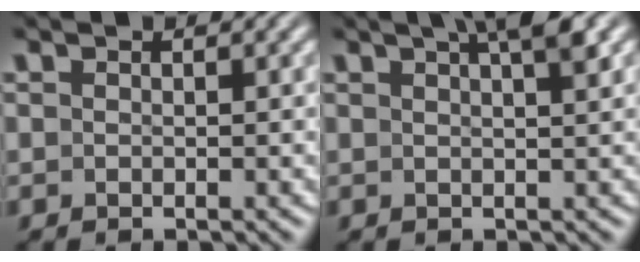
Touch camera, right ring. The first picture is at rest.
{"total": 4.4, "force": [2.6, 0.3, 3.5], "torque": [-0.040, 0.011, 0.042]}